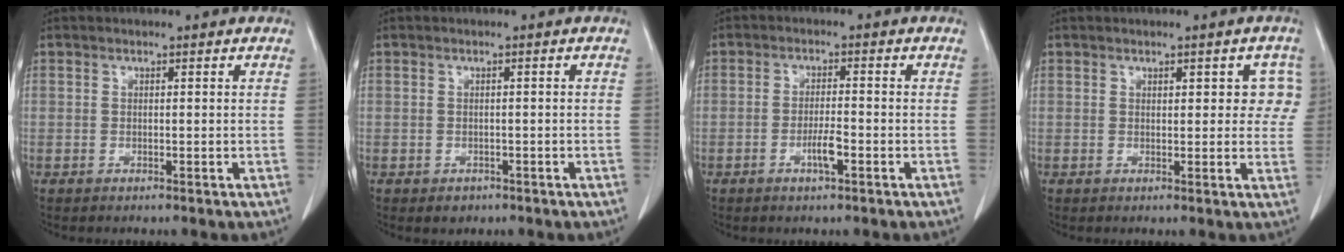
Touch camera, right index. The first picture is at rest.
{"total": 1.5, "force": [-0.9, 1.0, 0.6], "torque": [-0.007, 0.001, -0.003]}
{"total": 3.3, "force": [-1.4, 0.5, 2.9], "torque": [-0.055, 0.000, -0.026]}
{"total": 4.5, "force": [1.5, 2.1, 3.6], "torque": [-0.028, 0.010, 0.014]}